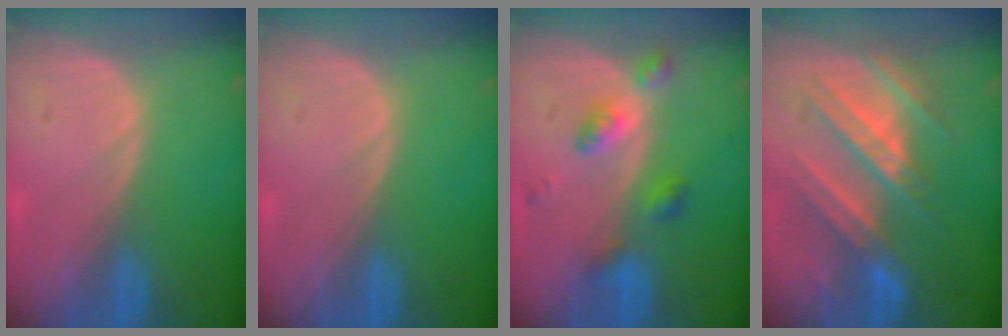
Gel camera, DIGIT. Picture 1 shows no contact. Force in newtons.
{"total": 0.0}
{"total": 4.8, "press": 4.8, "slide": 0.1}
{"total": 8.9, "press": 8.9, "slide": 0.6}